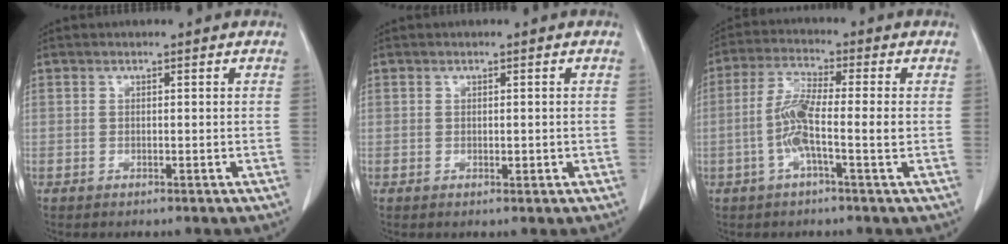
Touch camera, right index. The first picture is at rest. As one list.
[{"total": 0.9, "force": [0.0, 0.6, 0.7], "torque": [-0.005, 0.001, 0.002]}, {"total": 6.9, "force": [-1.3, 0.4, 6.7], "torque": [-0.138, 0.013, -0.028]}]